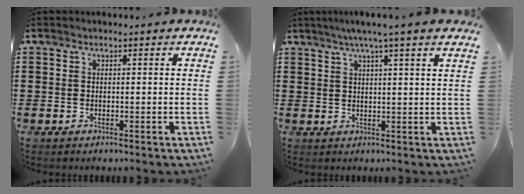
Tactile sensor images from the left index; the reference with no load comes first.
{"total": 4.0, "force": [2.9, -0.7, 2.7], "torque": [-0.059, -0.004, 0.049]}